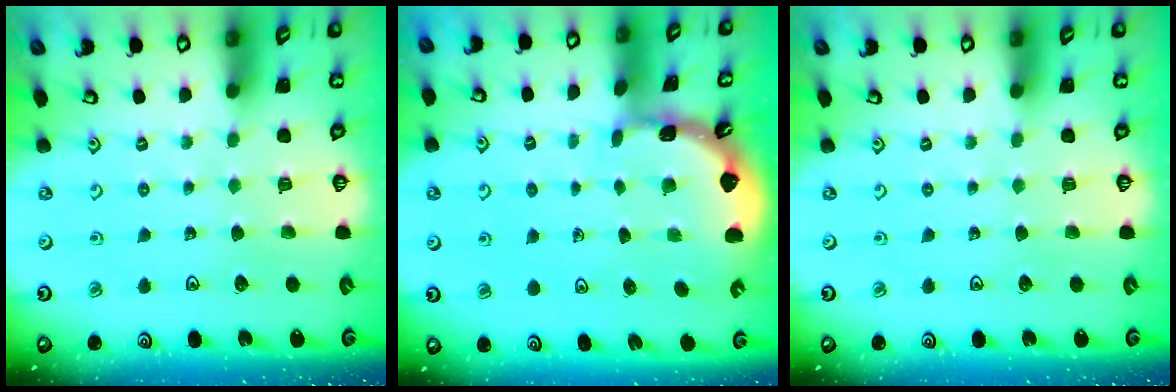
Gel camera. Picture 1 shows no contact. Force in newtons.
{"total": 1.8, "press": 1.8, "slide": 0.2}
{"total": 0.0}